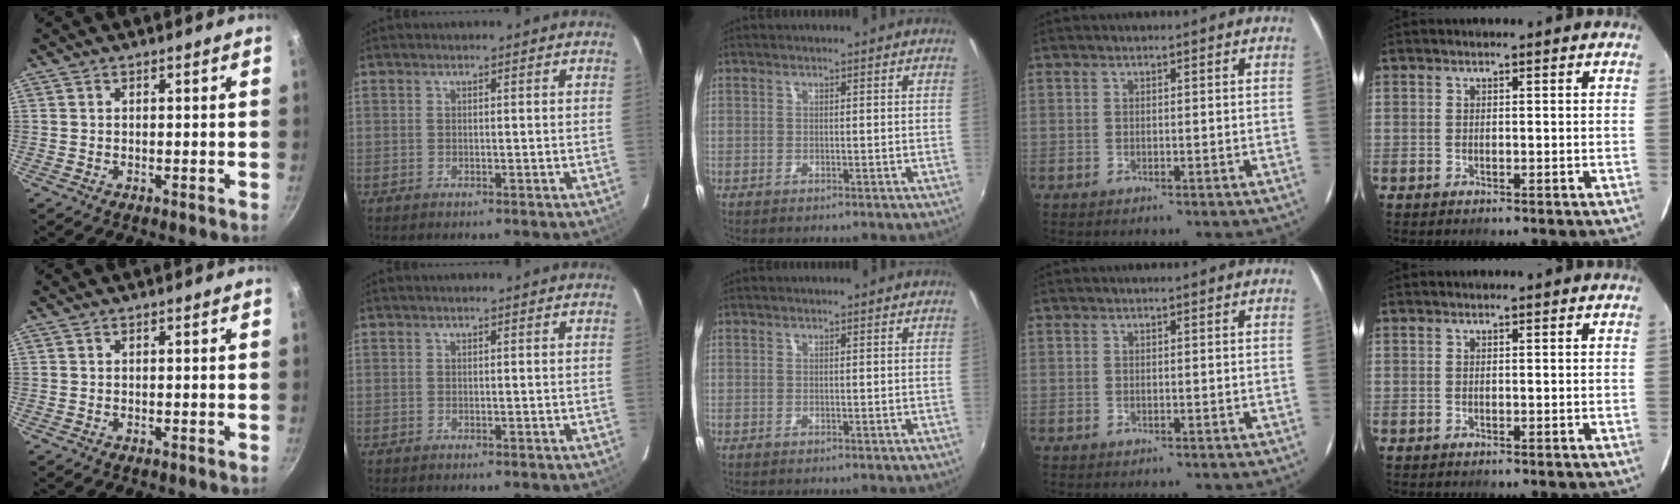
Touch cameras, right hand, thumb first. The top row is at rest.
{}